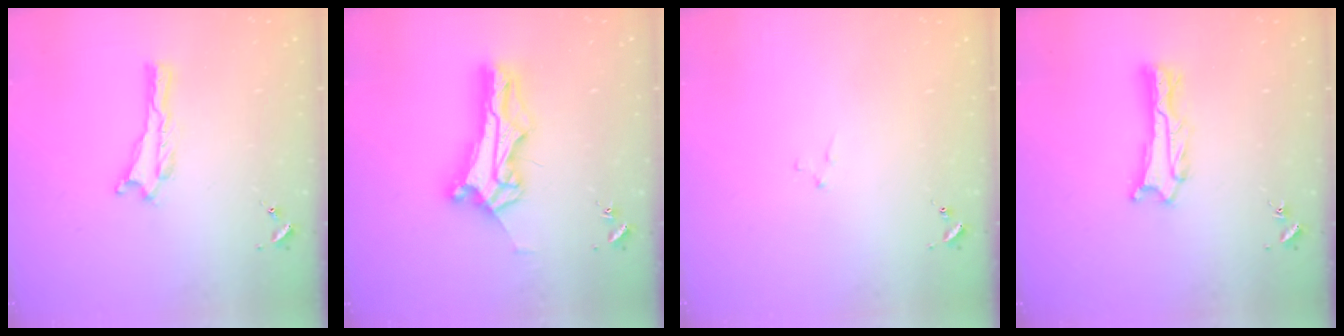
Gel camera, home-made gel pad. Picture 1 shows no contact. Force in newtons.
{"total": 9.9, "press": 9.9, "slide": 0.8}
{"total": 2.1, "press": 2.1, "slide": 0.2}
{"total": 1.8, "press": 1.8, "slide": 0.2}